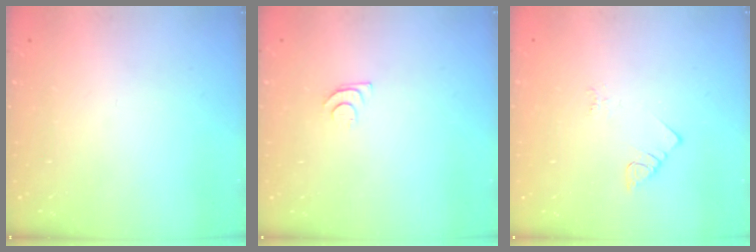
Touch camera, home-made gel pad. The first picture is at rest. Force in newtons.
{"total": 4.1, "press": 4.1, "slide": 0.5}
{"total": 2.3, "press": 2.3, "slide": 0.4}